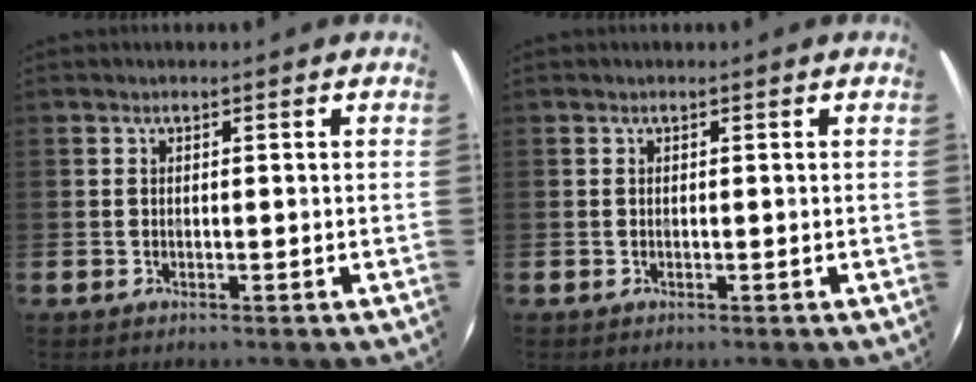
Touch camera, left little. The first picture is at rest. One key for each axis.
{"total": 0.0}